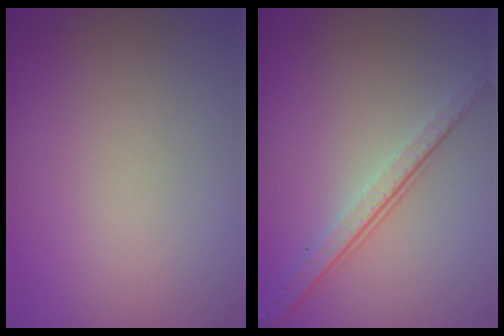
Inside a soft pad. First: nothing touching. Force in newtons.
{"total": 4.0, "press": 2.7, "slide": 2.9}